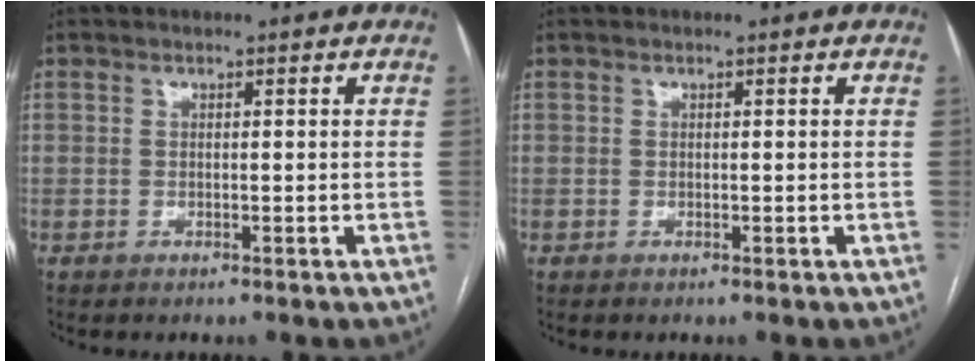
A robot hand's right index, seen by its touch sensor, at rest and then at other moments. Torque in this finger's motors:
{"motor_torque": [0.15, 0.11, 0.02, 0.01]}